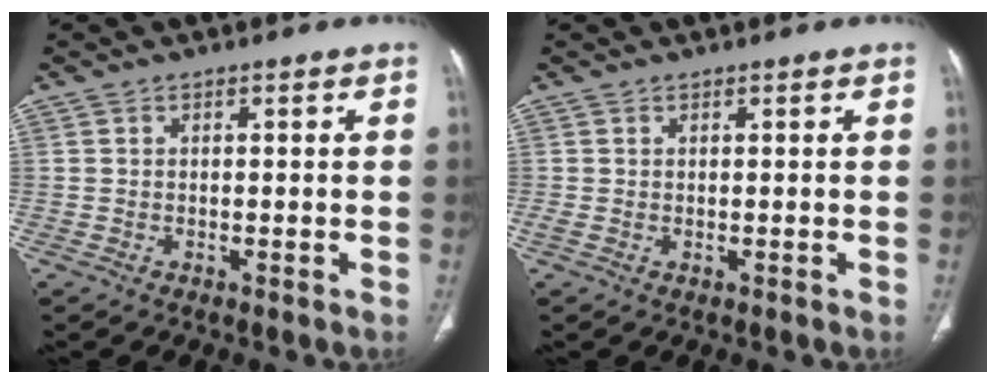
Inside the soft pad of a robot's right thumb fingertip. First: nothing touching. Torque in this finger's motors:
{"motor_torque": [2.66, 2.35, 0.39, -1.15, 0.12]}